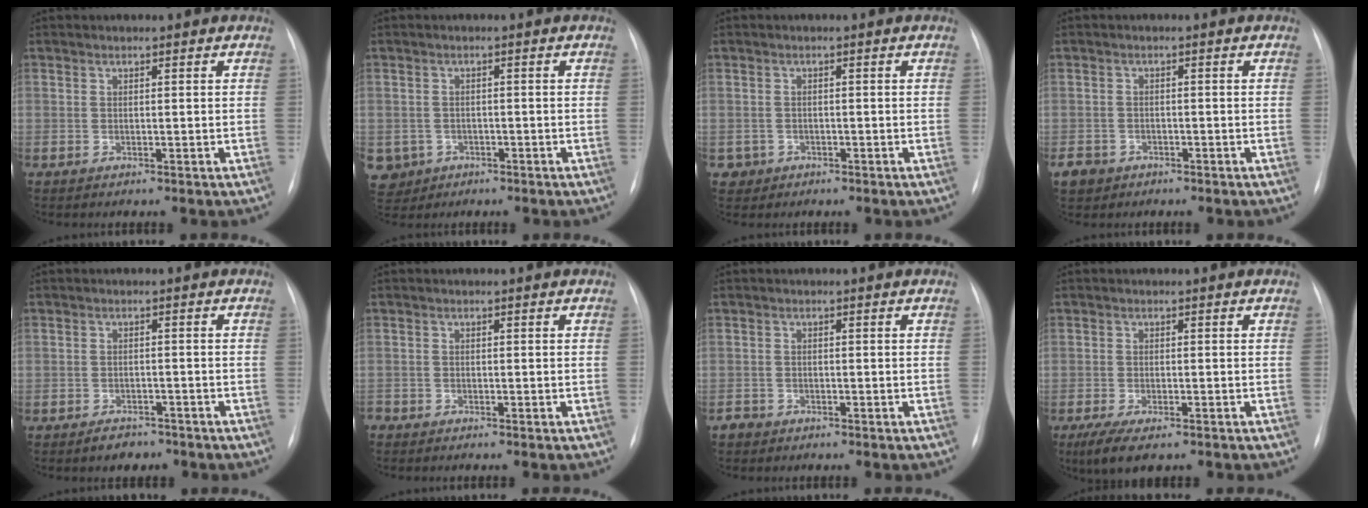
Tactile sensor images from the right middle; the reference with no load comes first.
{"total": 6.4, "force": [-2.8, 5.7, 0.9], "torque": [-0.033, 0.005, -0.039]}
{"total": 1.9, "force": [-0.9, 1.7, -0.2], "torque": [0.002, 0.007, -0.015]}
{"total": 3.3, "force": [-2.2, 2.5, 0.3], "torque": [-0.012, 0.004, -0.037]}
{"total": 2.9, "force": [-2.3, 1.6, 0.8], "torque": [-0.018, 0.002, -0.028]}
{"total": 1.2, "force": [-1.2, 0.4, 0.1], "torque": [-0.003, -0.002, -0.022]}
{"total": 1.3, "force": [-1.1, 0.8, -0.1], "torque": [-0.006, 0.001, -0.021]}
{"total": 5.8, "force": [-3.9, 1.7, 3.9], "torque": [-0.071, -0.014, -0.060]}